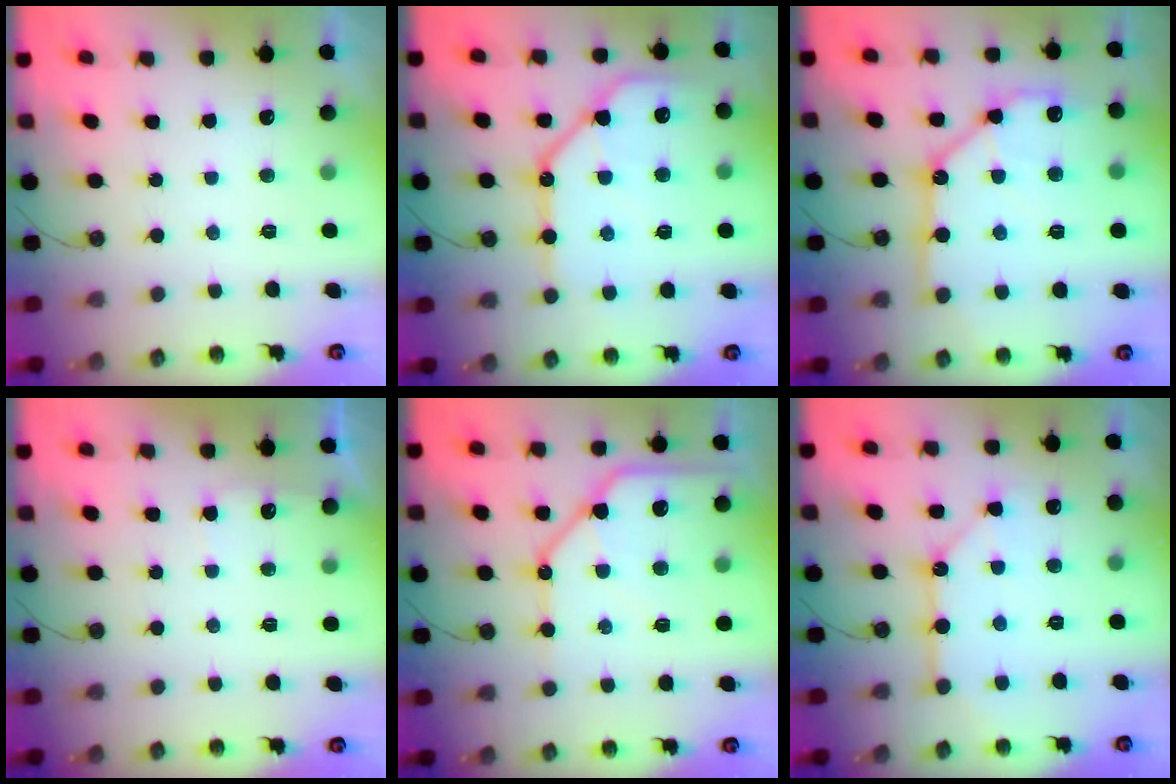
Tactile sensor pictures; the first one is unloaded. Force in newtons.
{"total": 19.0, "press": 18.9, "slide": 2.2}
{"total": 16.3, "press": 16.2, "slide": 2.2}
{"total": 3.0, "press": 3.0, "slide": 0.4}
{"total": 15.8, "press": 15.7, "slide": 1.7}
{"total": 10.9, "press": 10.9, "slide": 1.0}